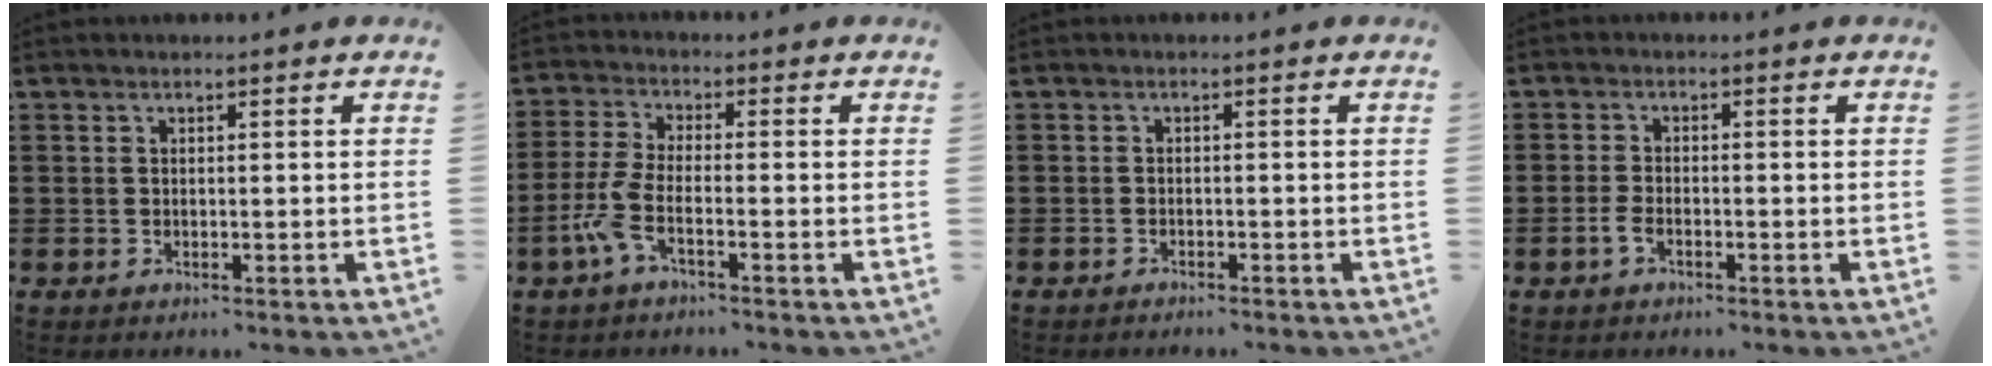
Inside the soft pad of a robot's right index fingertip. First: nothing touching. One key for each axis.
{"total": 5.3, "fx": -2.7, "fy": 1.1, "fz": 4.4, "tx": -0.111, "ty": -0.014, "tz": -0.055}
{"total": 0.6, "fx": -0.6, "fy": 0.0, "fz": 0.0, "tx": -0.001, "ty": 0.001, "tz": -0.013}
{"total": 2.0, "fx": -1.2, "fy": 0.7, "fz": 1.5, "tx": -0.035, "ty": -0.002, "tz": -0.024}